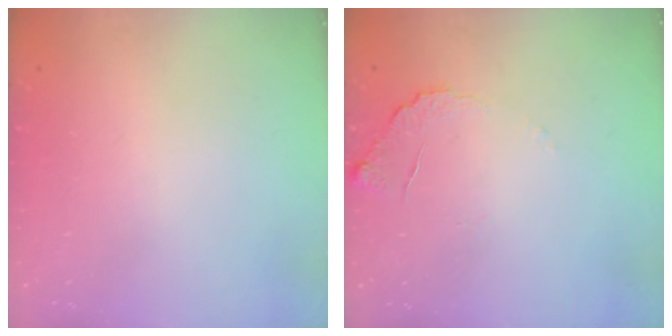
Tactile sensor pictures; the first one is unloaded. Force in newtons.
{"total": 8.3, "press": 8.3, "slide": 0.3}